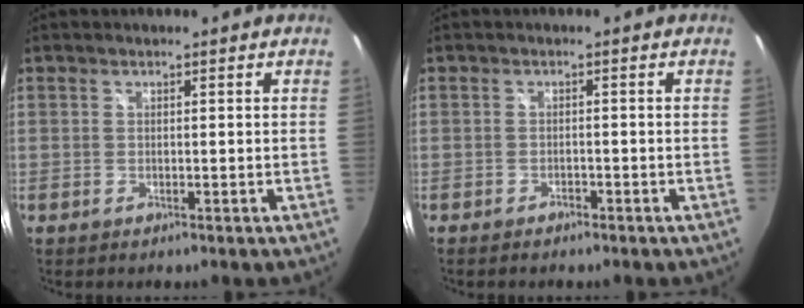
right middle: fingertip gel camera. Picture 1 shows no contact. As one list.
[{"total": 1.2, "force": [-1.1, 0.3, 0.4], "torque": [-0.008, -0.004, -0.019]}]